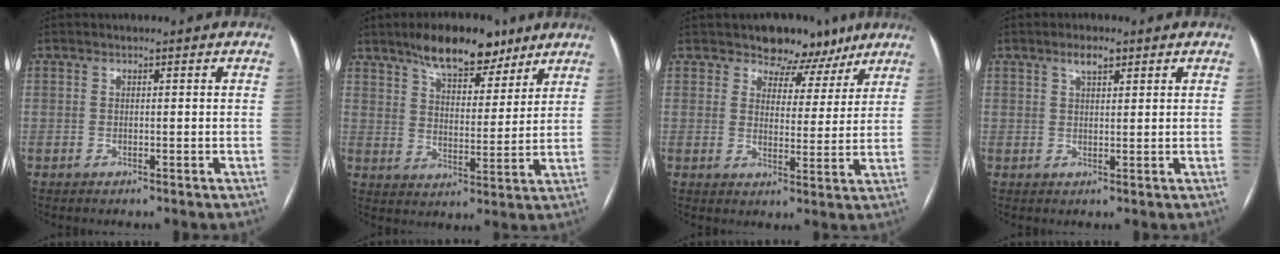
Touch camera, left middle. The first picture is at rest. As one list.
[{"total": 11.5, "force": [8.6, 4.4, 6.3], "torque": [-0.094, 0.007, 0.137]}, {"total": 7.3, "force": [5.7, 4.3, 1.4], "torque": [-0.008, -0.006, 0.073]}, {"total": 2.7, "force": [1.7, 0.9, 1.8], "torque": [-0.039, 0.004, 0.031]}]